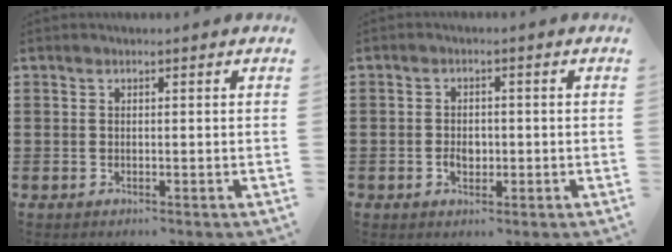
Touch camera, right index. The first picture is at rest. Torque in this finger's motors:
{"motor_torque": [2.14, 0.00, 0.06, 0.05]}